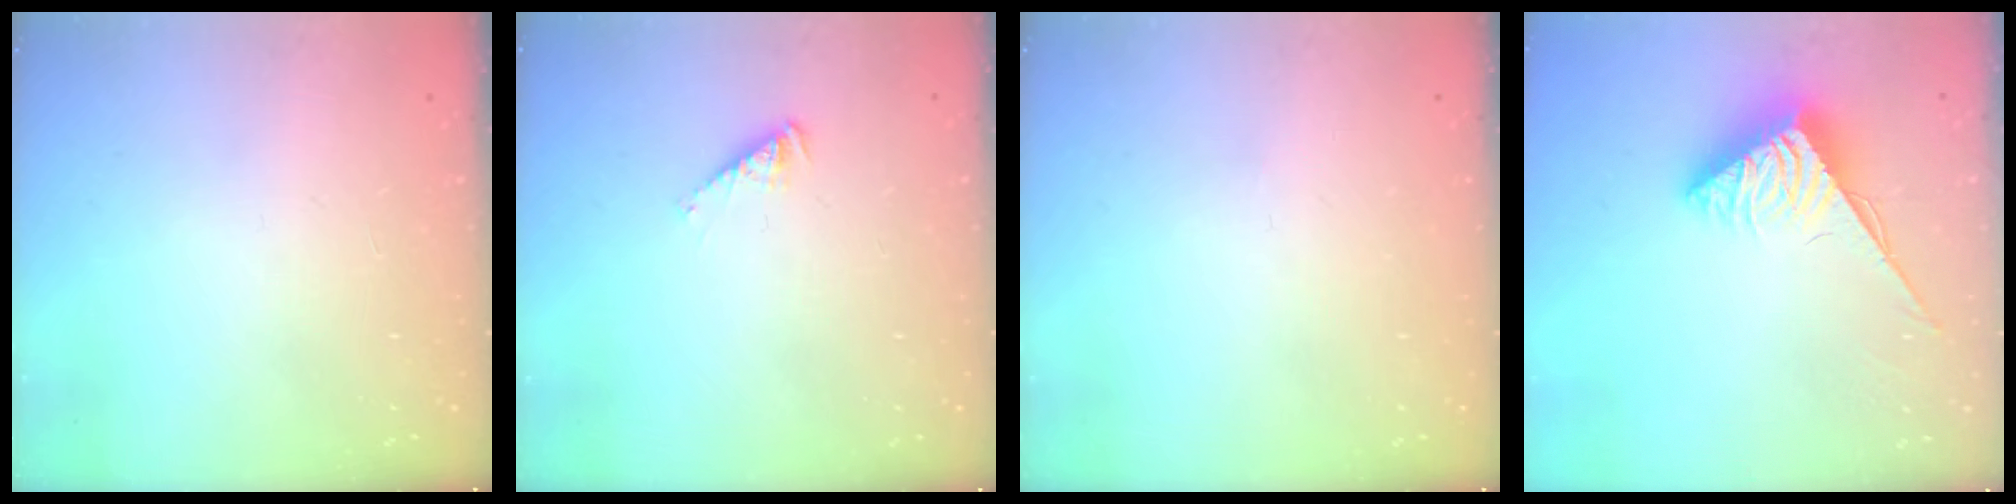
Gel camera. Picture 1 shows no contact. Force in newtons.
{"total": 1.5, "press": 1.5, "slide": 0.3}
{"total": 0.0}
{"total": 4.7, "press": 4.7, "slide": 0.5}